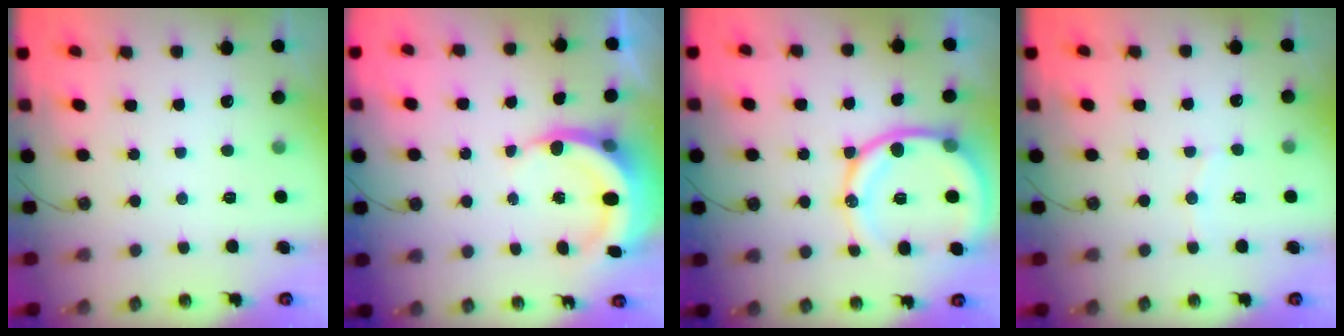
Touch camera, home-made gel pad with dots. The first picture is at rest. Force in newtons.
{"total": 6.5, "press": 6.4, "slide": 0.9}
{"total": 16.4, "press": 16.3, "slide": 1.8}
{"total": 4.1, "press": 4.0, "slide": 0.4}